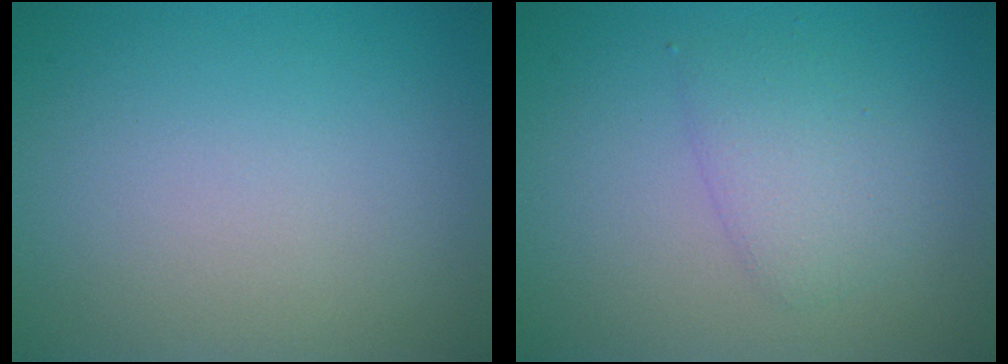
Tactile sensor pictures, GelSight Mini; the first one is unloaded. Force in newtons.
{"total": 2.5, "press": 2.5, "slide": 0.0}